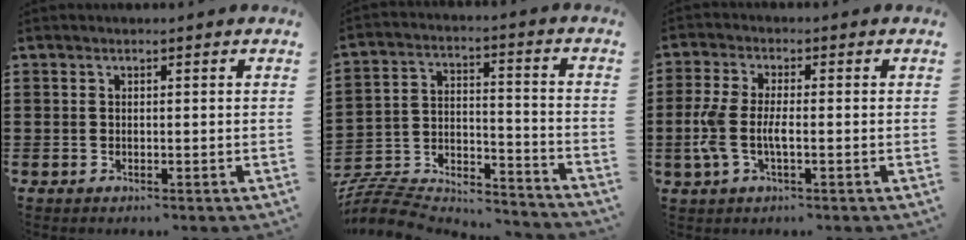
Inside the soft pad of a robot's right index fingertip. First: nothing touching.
{"total": 7.6, "force": [-7.1, 2.0, 1.5], "torque": [-0.043, 0.001, -0.146]}
{"total": 5.0, "force": [-1.2, 1.9, 4.5], "torque": [-0.115, -0.006, -0.031]}